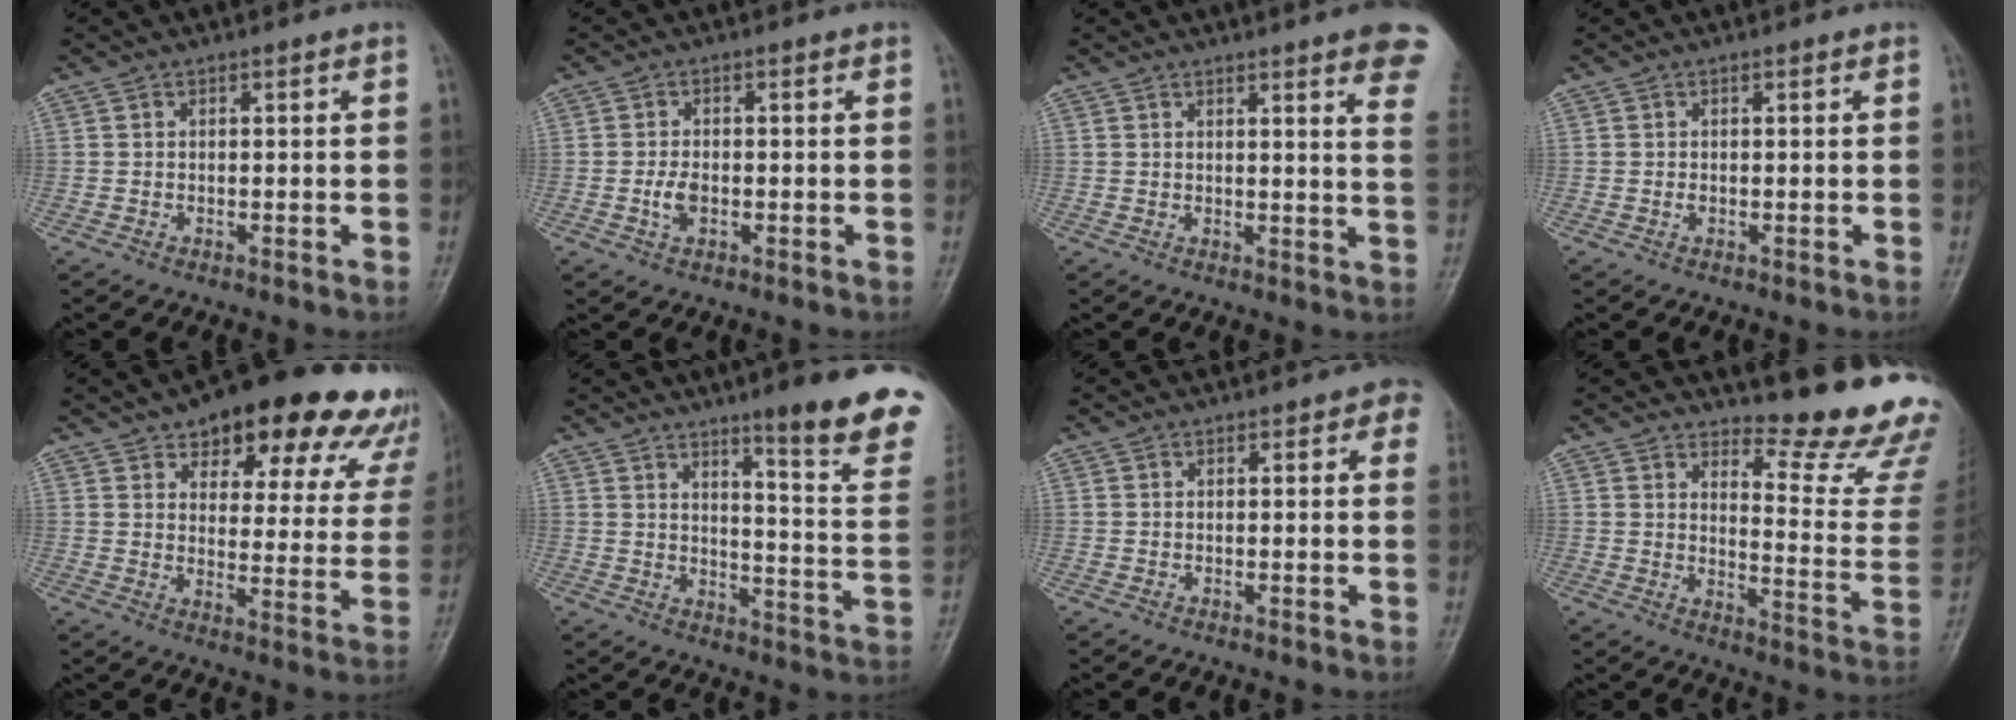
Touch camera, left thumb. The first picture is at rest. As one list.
[{"total": 2.8, "force": [-0.6, 1.6, 2.2], "torque": [-0.042, 0.001, -0.014]}, {"total": 11.6, "force": [7.7, 1.5, 8.5], "torque": [-0.080, -0.026, 0.071]}, {"total": 0.7, "force": [0.1, 0.4, 0.6], "torque": [-0.007, 0.001, 0.001]}, {"total": 24.7, "force": [17.7, 9.7, 14.2], "torque": [-0.142, -0.052, 0.214]}, {"total": 17.9, "force": [11.9, 1.9, 13.2], "torque": [-0.139, -0.077, 0.159]}, {"total": 3.4, "force": [1.5, 1.6, 2.5], "torque": [-0.003, 0.000, 0.007]}, {"total": 16.1, "force": [14.6, 2.3, 6.4], "torque": [-0.052, -0.174, 0.175]}]